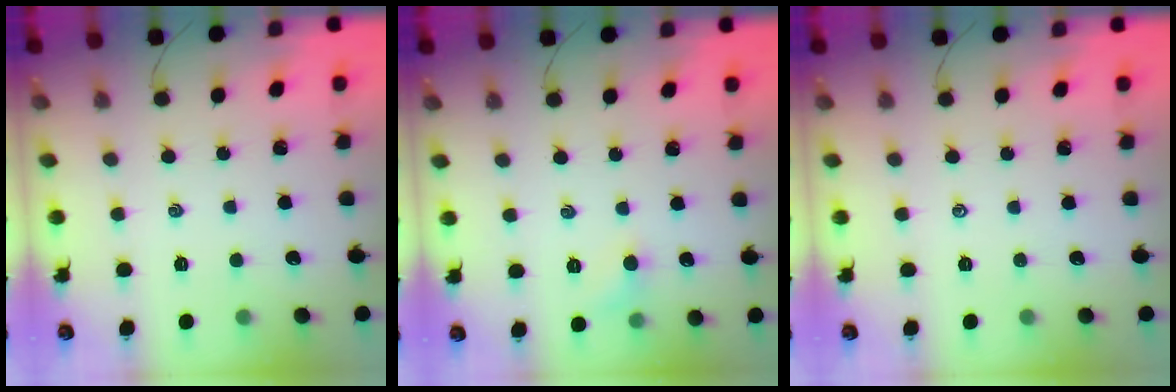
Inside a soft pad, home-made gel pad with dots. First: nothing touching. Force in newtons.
{"total": 5.2, "press": 4.9, "slide": 1.6}
{"total": 0.0}